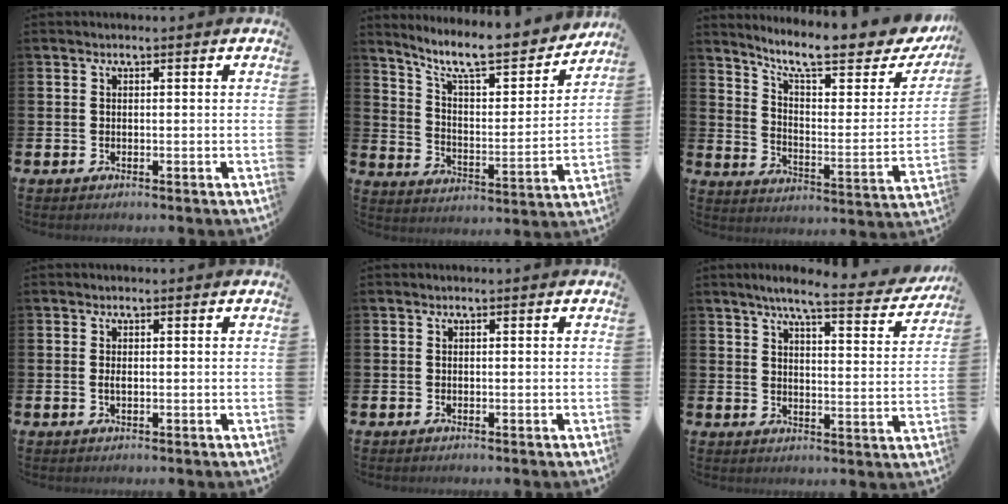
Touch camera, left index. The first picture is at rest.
{"total": 10.4, "force": [9.2, 2.0, 4.3], "torque": [-0.112, -0.064, 0.157]}
{"total": 10.5, "force": [8.8, 2.0, 5.3], "torque": [-0.108, -0.068, 0.143]}
{"total": 0.9, "force": [0.0, 0.3, 0.8], "torque": [-0.016, 0.004, -0.002]}
{"total": 0.0}
{"total": 6.6, "force": [5.8, 0.5, 3.1], "torque": [-0.065, -0.032, 0.094]}